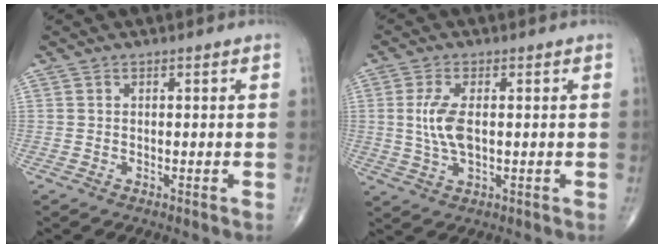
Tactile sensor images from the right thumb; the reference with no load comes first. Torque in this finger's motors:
{"motor_torque": [-0.23, 0.27, 0.72, 0.21, 0.02]}